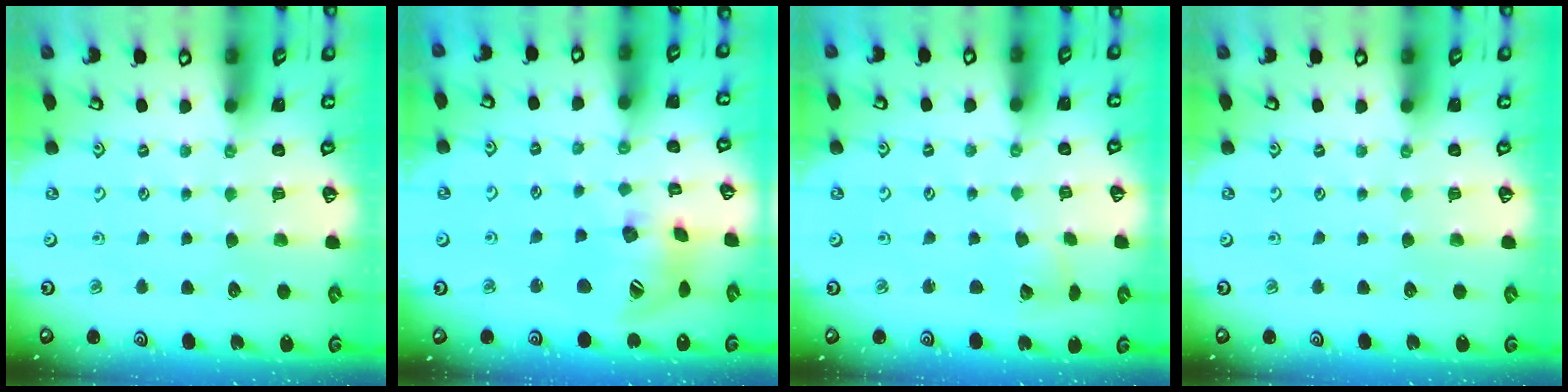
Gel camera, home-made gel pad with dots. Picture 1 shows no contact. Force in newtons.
{"total": 14.8, "press": 14.7, "slide": 1.8}
{"total": 2.3, "press": 2.3, "slide": 0.4}
{"total": 0.0}